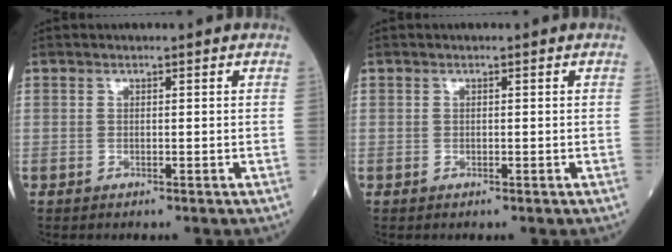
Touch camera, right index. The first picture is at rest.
{"total": 0.0}